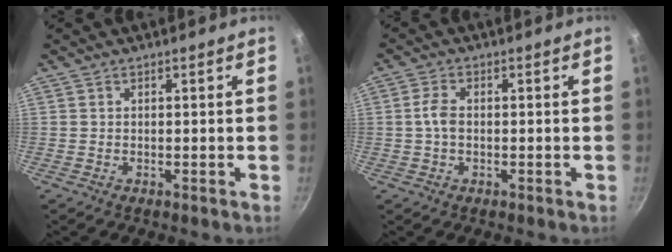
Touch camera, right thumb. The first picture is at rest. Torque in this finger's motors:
{"motor_torque": [-0.32, 0.29, 0.45, 0.36, 0.00]}